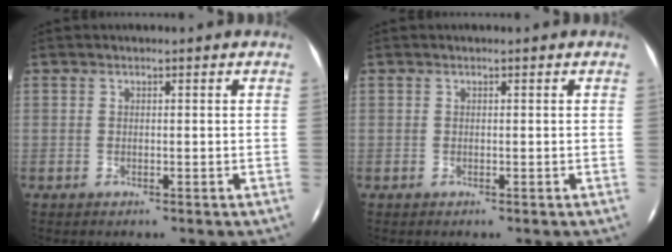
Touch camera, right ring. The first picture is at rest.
{"total": 0.0}